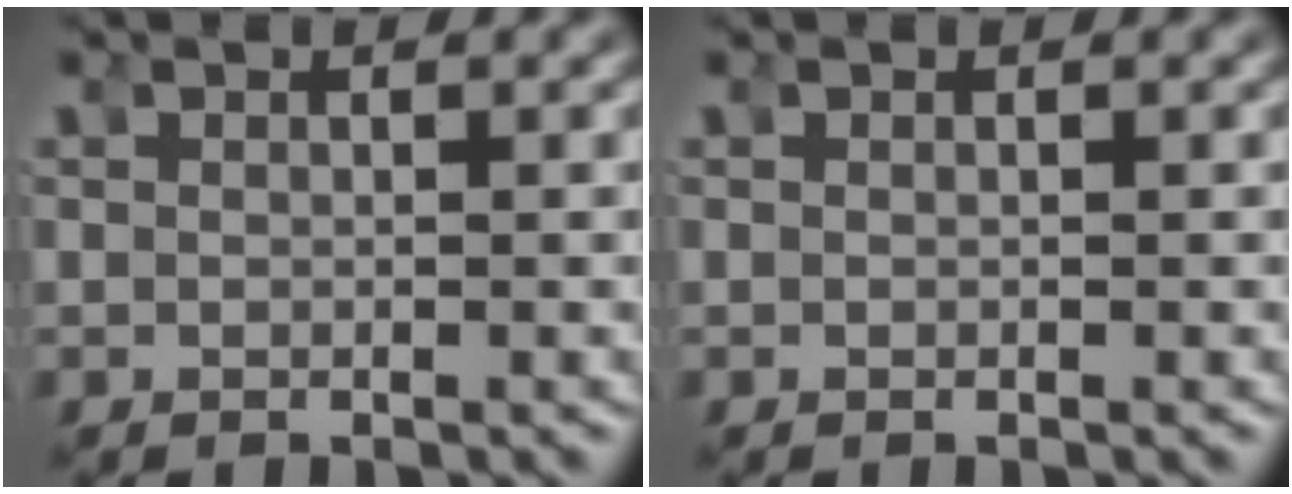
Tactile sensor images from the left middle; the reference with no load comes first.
{"total": 0.0}